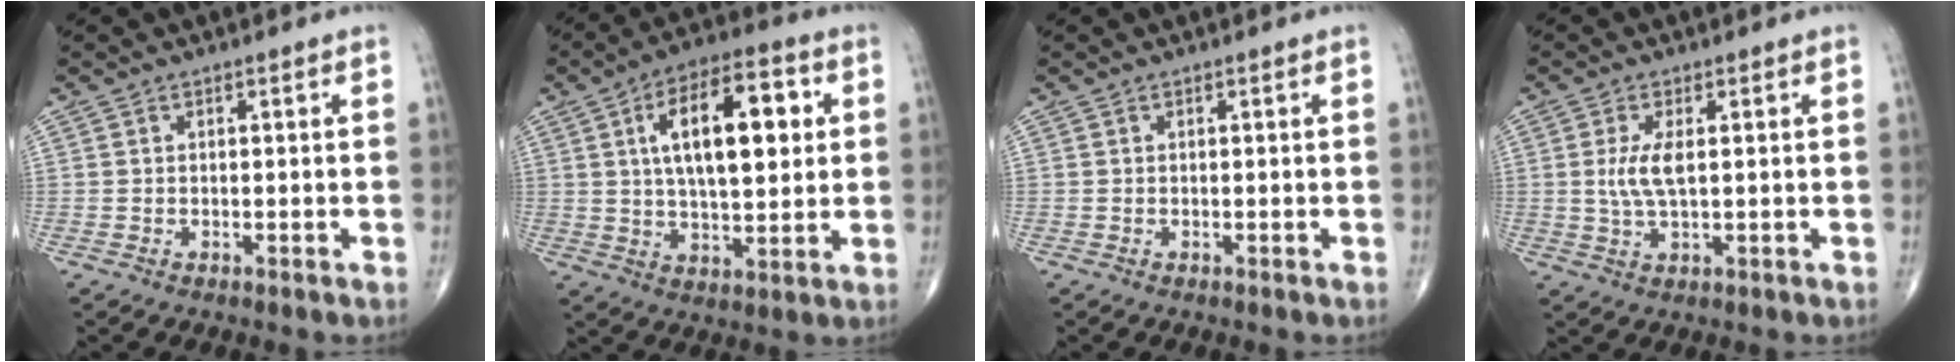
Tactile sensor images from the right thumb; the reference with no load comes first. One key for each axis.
{"total": 17.2, "fx": 4.0, "fy": 7.7, "fz": 14.8, "tx": -0.219, "ty": 0.007, "tz": 0.063}
{"total": 0.0}
{"total": 4.9, "fx": 0.7, "fy": 1.8, "fz": 4.6, "tx": -0.104, "ty": -0.007, "tz": 0.015}